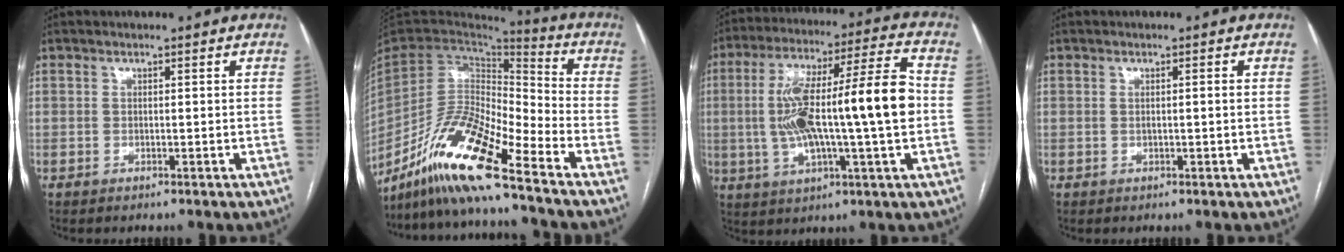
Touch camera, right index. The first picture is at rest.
{"total": 15.4, "force": [-10.9, 1.5, 10.7], "torque": [-0.201, 0.001, -0.203]}
{"total": 19.0, "force": [-0.3, 1.9, 19.0], "torque": [-0.335, 0.030, -0.007]}
{"total": 1.5, "force": [0.1, 0.1, 1.5], "torque": [-0.029, 0.003, 0.003]}